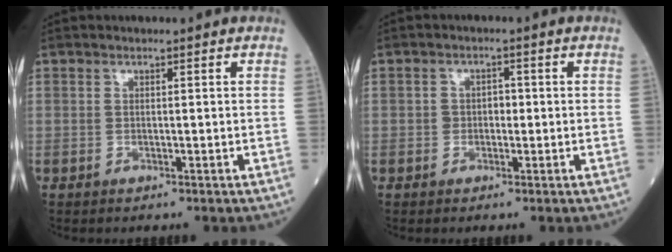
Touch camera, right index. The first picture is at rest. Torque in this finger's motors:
{"motor_torque": [0.29, -0.02, 0.12, 0.02]}